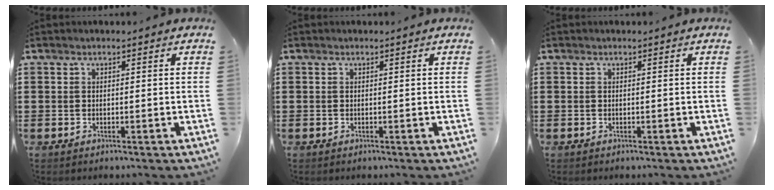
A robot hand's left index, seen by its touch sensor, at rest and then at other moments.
{"total": 0.0}
{"total": 0.0}